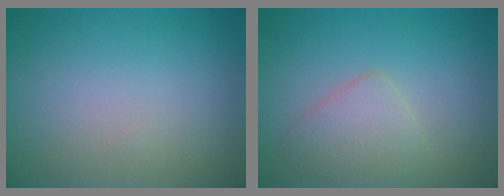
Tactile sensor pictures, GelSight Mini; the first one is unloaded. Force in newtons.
{"total": 2.8, "press": 2.8, "slide": 0.0}